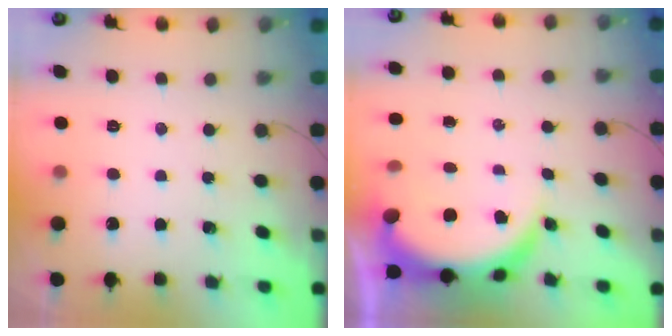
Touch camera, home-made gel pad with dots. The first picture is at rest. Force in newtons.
{"total": 7.5, "press": 7.5, "slide": 0.7}